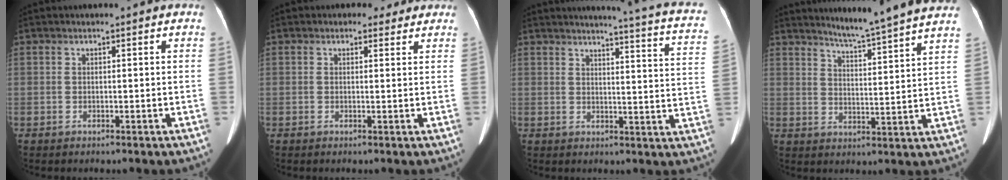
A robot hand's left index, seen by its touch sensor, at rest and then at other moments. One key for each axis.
{"total": 2.2, "fx": 1.6, "fy": 1.4, "fz": 0.5, "tx": -0.003, "ty": 0.006, "tz": 0.018}
{"total": 16.2, "fx": 14.1, "fy": 0.3, "fz": 8.0, "tx": -0.101, "ty": -0.063, "tz": 0.138}
{"total": 13.0, "fx": 11.8, "fy": -1.8, "fz": 5.1, "tx": -0.086, "ty": -0.026, "tz": 0.155}